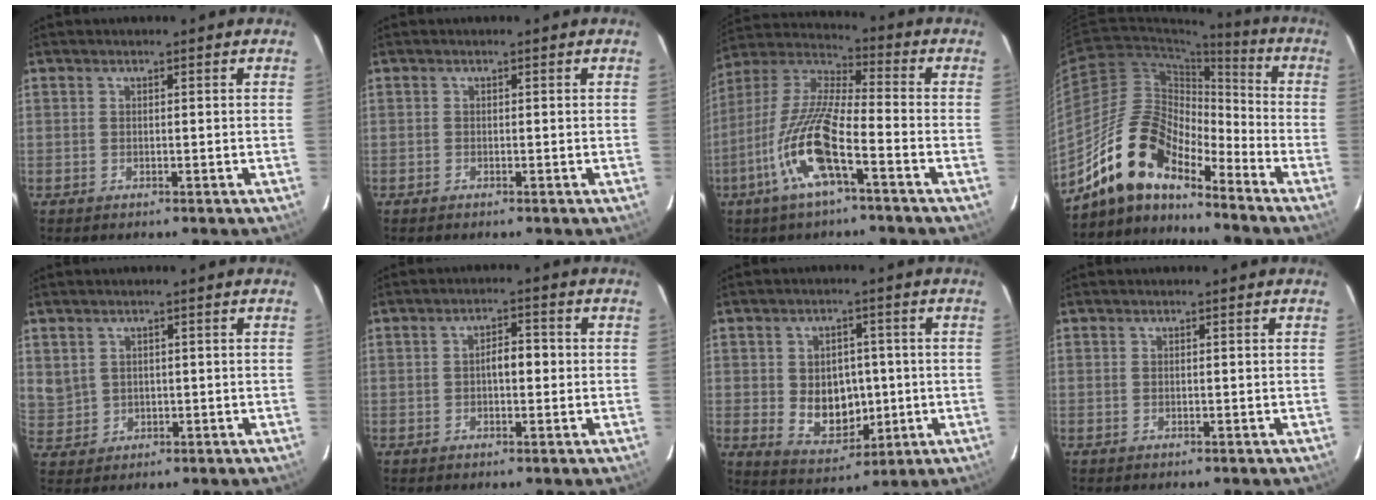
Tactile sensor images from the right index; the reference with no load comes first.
{"total": 0.0}
{"total": 15.0, "force": [-6.8, 2.8, 13.0], "torque": [-0.267, -0.011, -0.141]}
{"total": 14.7, "force": [-12.2, 4.7, 6.7], "torque": [-0.119, 0.011, -0.238]}
{"total": 5.3, "force": [1.6, 4.9, 1.4], "torque": [-0.031, 0.007, 0.050]}
{"total": 3.6, "force": [-0.1, 1.8, 3.1], "torque": [-0.050, 0.011, -0.002]}
{"total": 9.2, "force": [-0.4, 7.2, 5.7], "torque": [-0.112, -0.002, 0.017]}
{"total": 0.0}